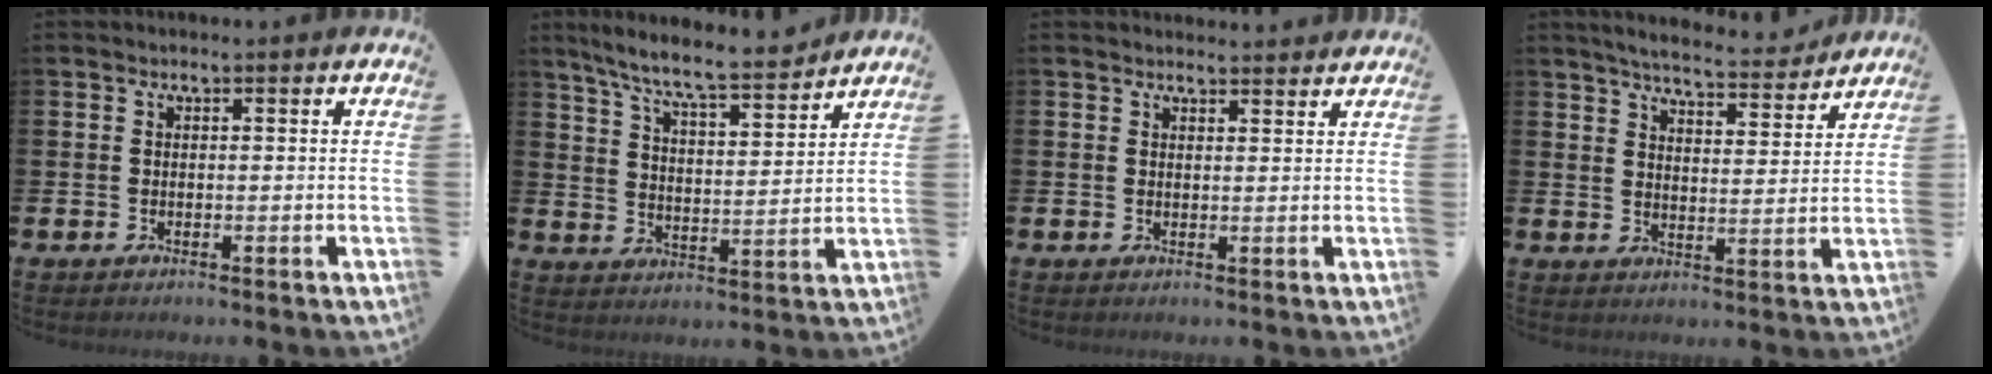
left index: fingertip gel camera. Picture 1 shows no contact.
{"total": 8.2, "force": [7.5, 0.7, 3.1], "torque": [-0.080, -0.051, 0.129]}
{"total": 1.8, "force": [1.8, 0.2, -0.2], "torque": [0.012, -0.013, 0.031]}
{"total": 5.8, "force": [5.6, 0.5, 1.4], "torque": [-0.031, -0.040, 0.094]}